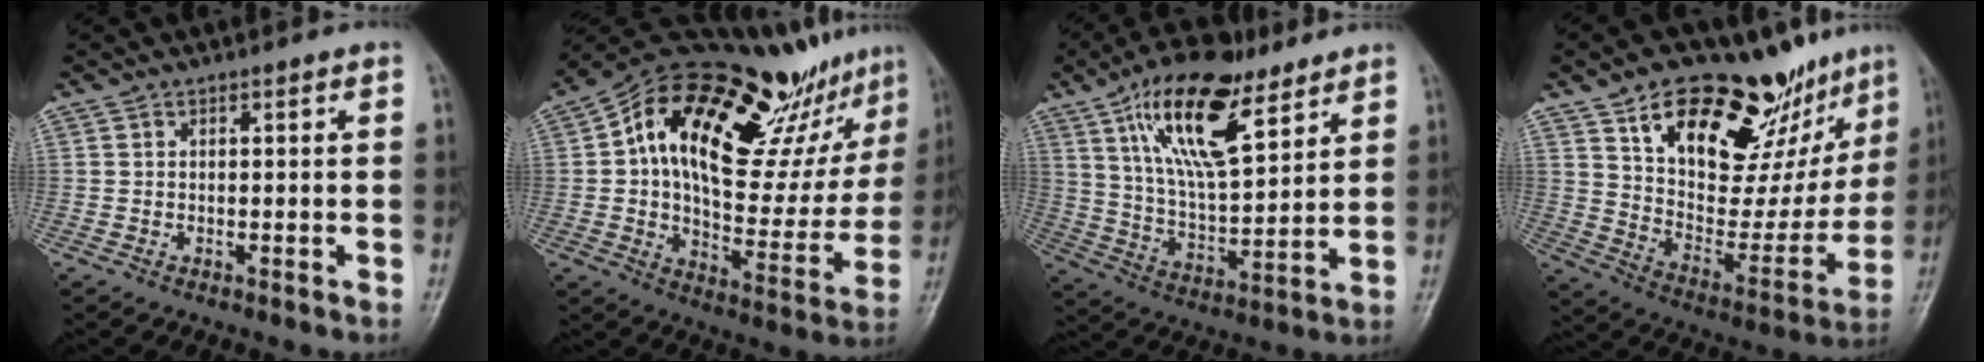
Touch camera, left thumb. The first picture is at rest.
{"total": 30.9, "force": [17.1, 13.2, 22.0], "torque": [-0.280, -0.016, 0.268]}
{"total": 18.9, "force": [10.2, 7.6, 13.9], "torque": [-0.216, -0.038, 0.185]}
{"total": 28.0, "force": [16.9, 13.7, 17.7], "torque": [-0.205, -0.050, 0.269]}